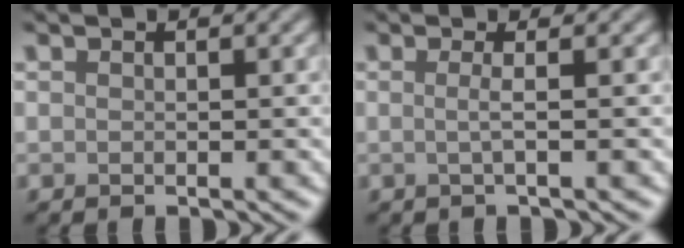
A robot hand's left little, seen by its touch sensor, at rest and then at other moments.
{"total": 1.7, "force": [0.0, 0.5, 1.6], "torque": [-0.024, -0.002, -0.009]}